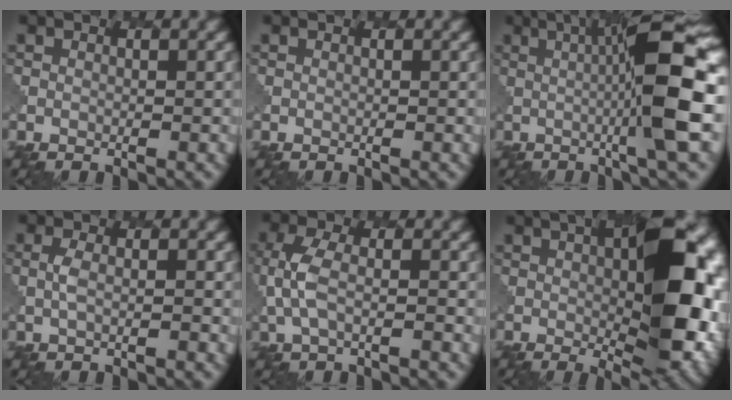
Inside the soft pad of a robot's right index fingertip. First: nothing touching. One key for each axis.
{"total": 0.0}
{"total": 10.7, "fx": 1.2, "fy": 1.0, "fz": 10.6, "tx": -0.137, "ty": 0.013, "tz": 0.002}
{"total": 0.8, "fx": 0.5, "fy": -0.6, "fz": 0.2, "tx": -0.022, "ty": 0.004, "tz": -0.008}
{"total": 2.0, "fx": 0.0, "fy": 0.6, "fz": 1.9, "tx": -0.070, "ty": 0.007, "tz": -0.017}
{"total": 13.5, "fx": 1.4, "fy": 4.6, "fz": 12.7, "tx": -0.164, "ty": 0.007, "tz": 0.008}